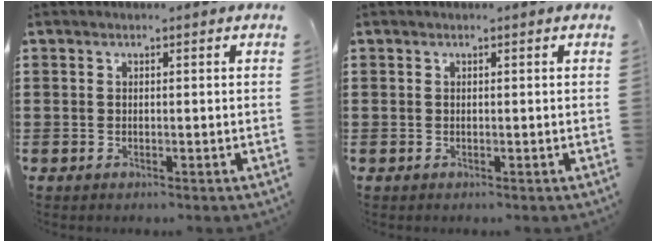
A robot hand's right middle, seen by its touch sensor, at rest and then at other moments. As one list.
[{"total": 0.0}]